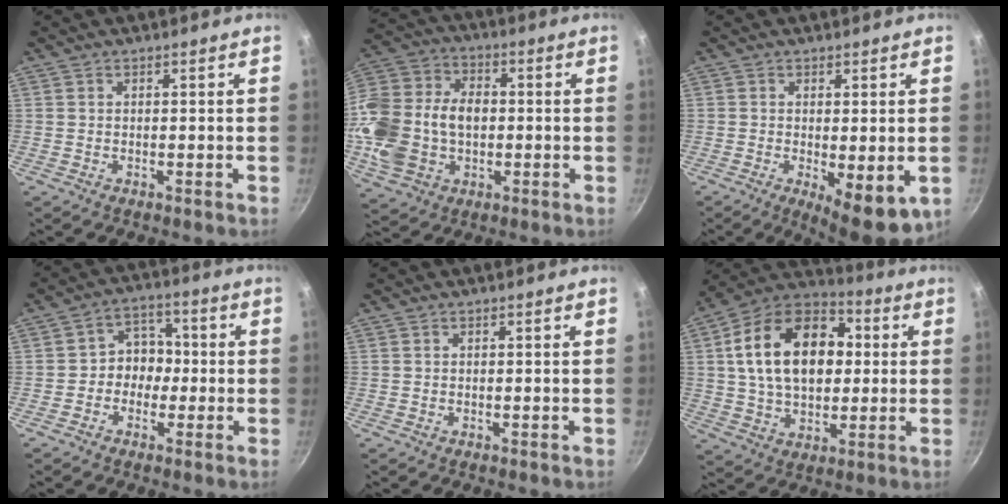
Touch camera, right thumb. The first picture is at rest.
{"total": 21.2, "force": [-1.6, 14.8, 15.1], "torque": [-0.330, 0.018, -0.023]}
{"total": 9.4, "force": [-2.8, 3.2, 8.4], "torque": [-0.111, -0.022, -0.032]}
{"total": 6.8, "force": [-1.0, 5.7, 3.6], "torque": [-0.011, 0.029, -0.033]}
{"total": 0.0}
{"total": 21.2, "force": [3.4, 13.9, 15.7], "torque": [-0.241, 0.017, 0.054]}